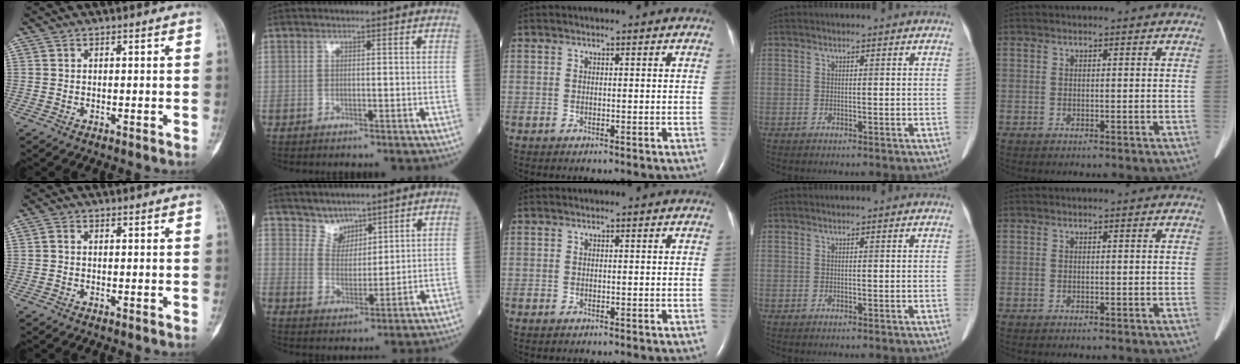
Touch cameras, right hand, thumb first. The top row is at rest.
{"thumb": {"total": 0.8, "force": [-0.1, 0.5, 0.6], "torque": [-0.010, 0.000, -0.006]}, "index": {"total": 4.1, "force": [3.5, 2.0, 0.1], "torque": [0.002, 0.001, 0.068]}}